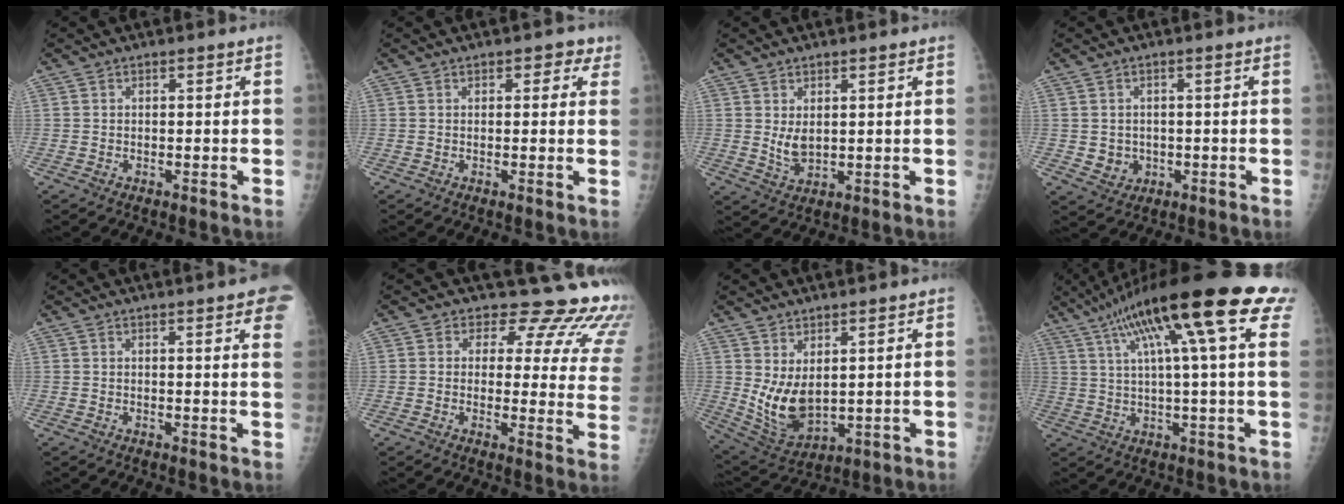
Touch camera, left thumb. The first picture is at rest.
{"total": 2.9, "force": [1.5, 2.0, 1.4], "torque": [0.013, -0.002, 0.010]}
{"total": 4.0, "force": [1.2, 2.4, 3.0], "torque": [-0.049, -0.017, 0.030]}
{"total": 3.8, "force": [-0.4, 3.5, 1.4], "torque": [-0.009, 0.000, 0.005]}
{"total": 11.1, "force": [6.9, 2.2, 8.4], "torque": [-0.081, -0.020, 0.067]}
{"total": 17.8, "force": [14.4, 7.7, 7.2], "torque": [-0.042, -0.100, 0.137]}
{"total": 9.8, "force": [2.4, 5.5, 7.8], "torque": [-0.130, -0.032, 0.066]}
{"total": 23.1, "force": [11.4, 3.4, 19.8], "torque": [-0.313, 0.026, 0.161]}